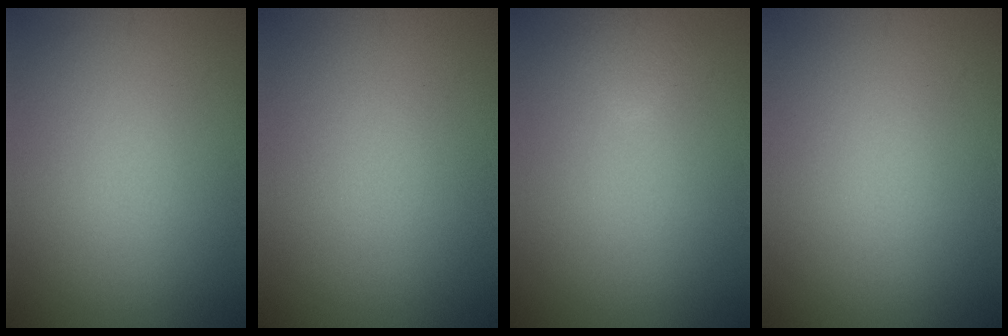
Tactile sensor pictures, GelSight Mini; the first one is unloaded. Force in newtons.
{"total": 0.0}
{"total": 1.1, "press": 1.1, "slide": 0.1}
{"total": 0.0}